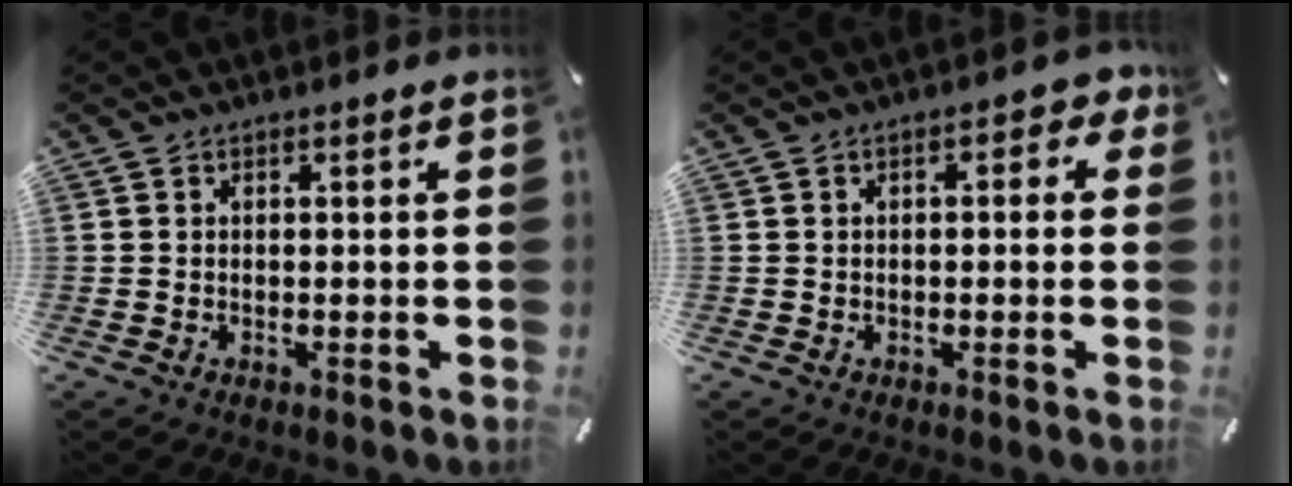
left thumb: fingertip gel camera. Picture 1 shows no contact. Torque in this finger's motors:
{"motor_torque": [0.31, 0.62, 0.19, -0.10, -0.07]}